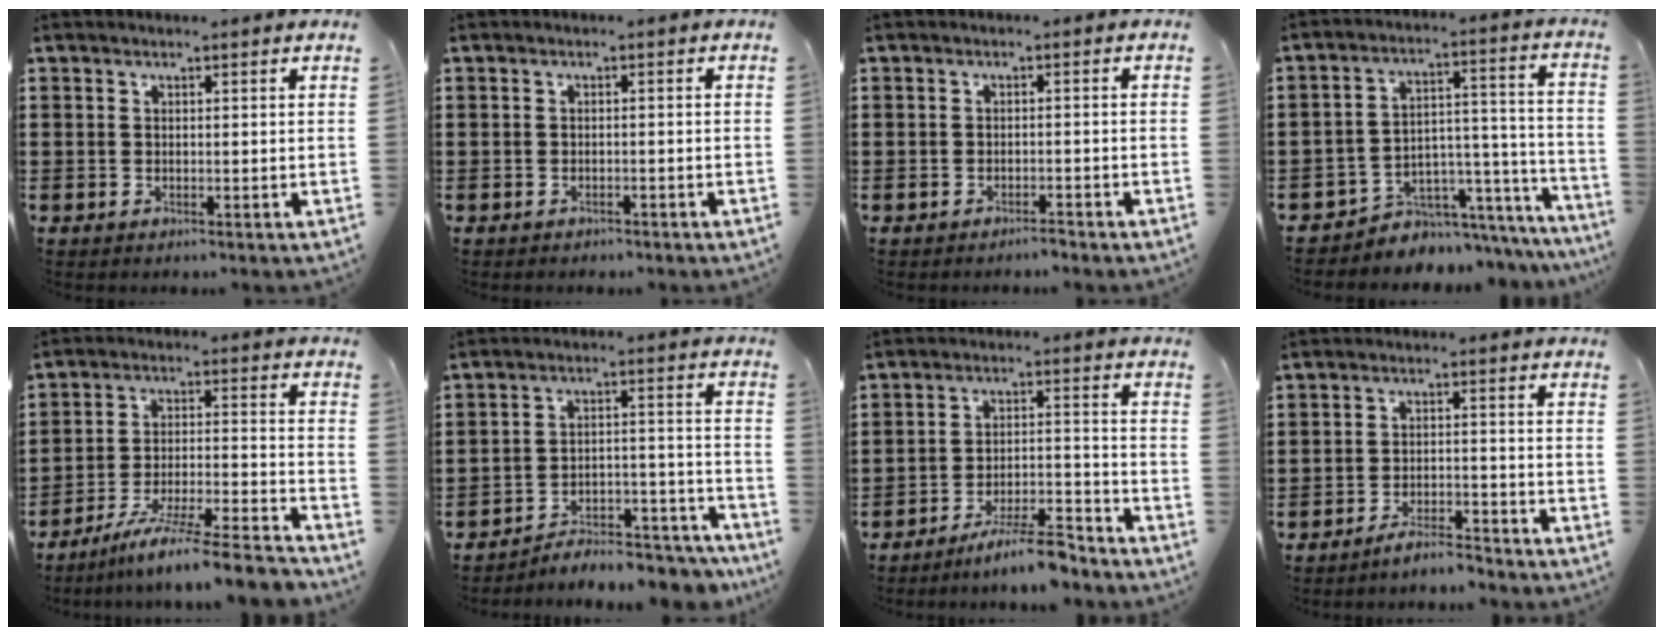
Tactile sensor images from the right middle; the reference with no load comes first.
{"total": 0.8, "force": [-0.8, 0.2, 0.0], "torque": [-0.003, -0.002, -0.017]}
{"total": 1.2, "force": [-1.1, 0.1, 0.4], "torque": [-0.012, -0.002, -0.021]}
{"total": 4.4, "force": [-3.7, 2.4, 0.0], "torque": [-0.014, -0.005, -0.073]}
{"total": 9.4, "force": [-8.3, -0.4, 4.4], "torque": [-0.071, -0.001, -0.159]}
{"total": 5.9, "force": [-5.8, 0.6, 1.0], "torque": [-0.015, 0.008, -0.114]}
{"total": 7.5, "force": [-6.6, 0.3, 3.5], "torque": [-0.056, 0.000, -0.118]}
{"total": 3.8, "force": [-3.7, 0.1, 0.9], "torque": [-0.017, 0.002, -0.073]}